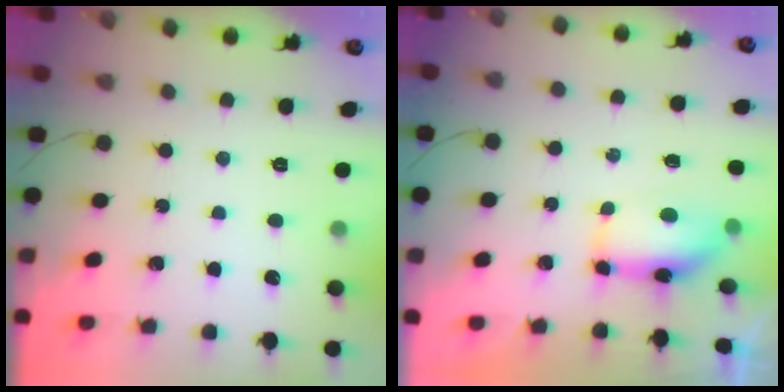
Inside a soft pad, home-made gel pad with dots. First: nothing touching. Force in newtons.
{"total": 11.3, "press": 8.1, "slide": 7.9}